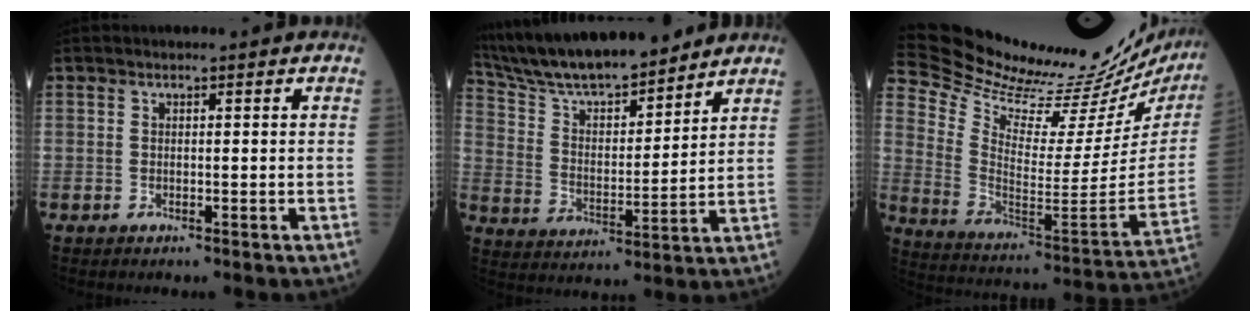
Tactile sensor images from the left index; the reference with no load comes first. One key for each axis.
{"total": 16.5, "fx": 14.9, "fy": 2.4, "fz": 6.8, "tx": -0.129, "ty": 0.009, "tz": 0.264}
{"total": 32.4, "fx": 30.2, "fy": 3.8, "fz": 11.1, "tx": -0.201, "ty": -0.135, "tz": 0.411}